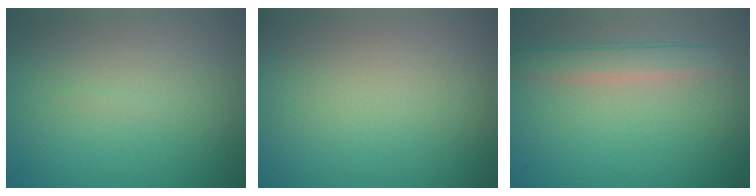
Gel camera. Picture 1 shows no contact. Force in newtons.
{"total": 0.0}
{"total": 2.6, "press": 2.6, "slide": 0.1}